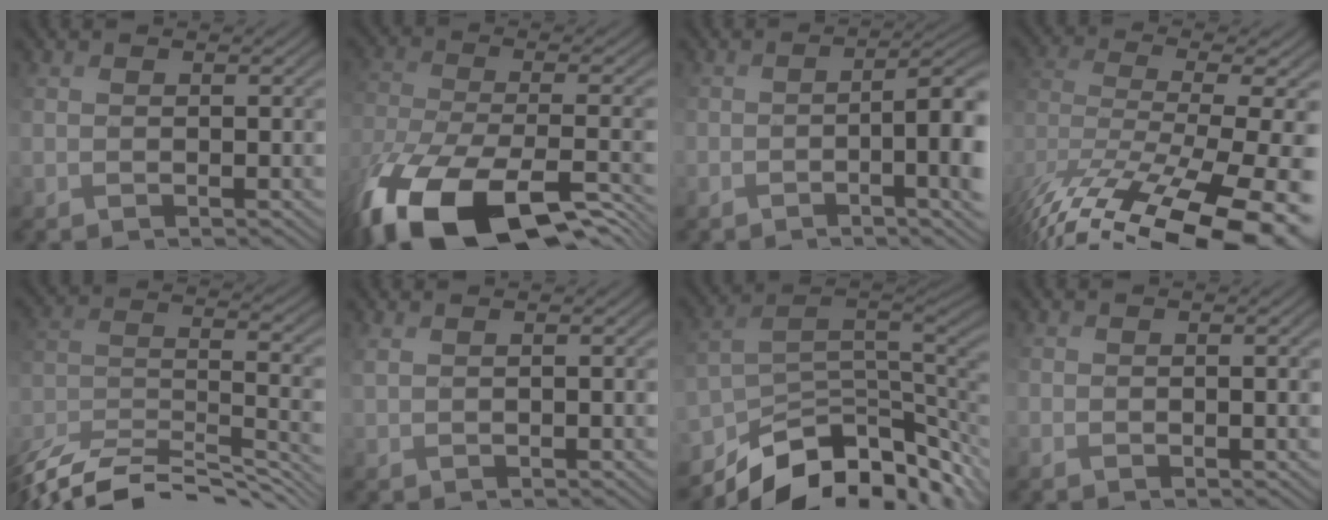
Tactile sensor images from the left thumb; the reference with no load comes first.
{"total": 16.6, "force": [-10.5, 7.0, 10.8], "torque": [-0.288, -0.062, -0.146]}
{"total": 7.8, "force": [-2.6, 1.9, 7.1], "torque": [-0.100, 0.004, -0.029]}
{"total": 16.0, "force": [-10.7, 6.7, 9.9], "torque": [-0.193, -0.025, -0.118]}
{"total": 12.4, "force": [-10.6, 3.4, 5.5], "torque": [-0.143, -0.003, -0.174]}
{"total": 1.3, "force": [1.1, 0.2, 0.8], "torque": [-0.020, 0.010, 0.027]}
{"total": 10.9, "force": [-7.4, 5.7, 5.8], "torque": [-0.128, -0.003, -0.107]}
{"total": 2.0, "force": [0.1, 0.8, 1.9], "torque": [-0.039, -0.005, 0.013]}